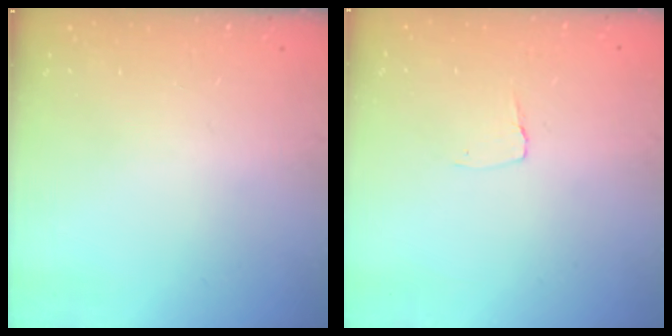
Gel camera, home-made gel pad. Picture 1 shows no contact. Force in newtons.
{"total": 2.9, "press": 2.9, "slide": 0.3}